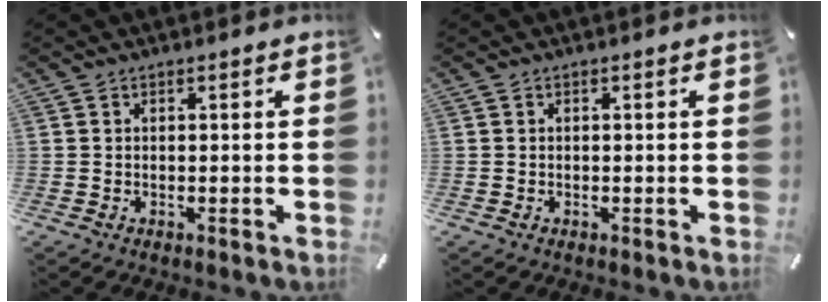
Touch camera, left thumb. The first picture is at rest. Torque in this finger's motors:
{"motor_torque": [-0.02, -0.01, -0.05, -0.02, 0.00]}